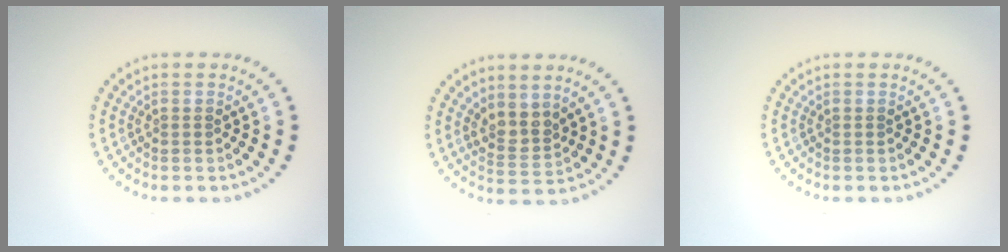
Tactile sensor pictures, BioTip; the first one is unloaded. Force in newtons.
{"total": 2.3, "press": 1.8, "slide": 1.4}
{"total": 0.0}